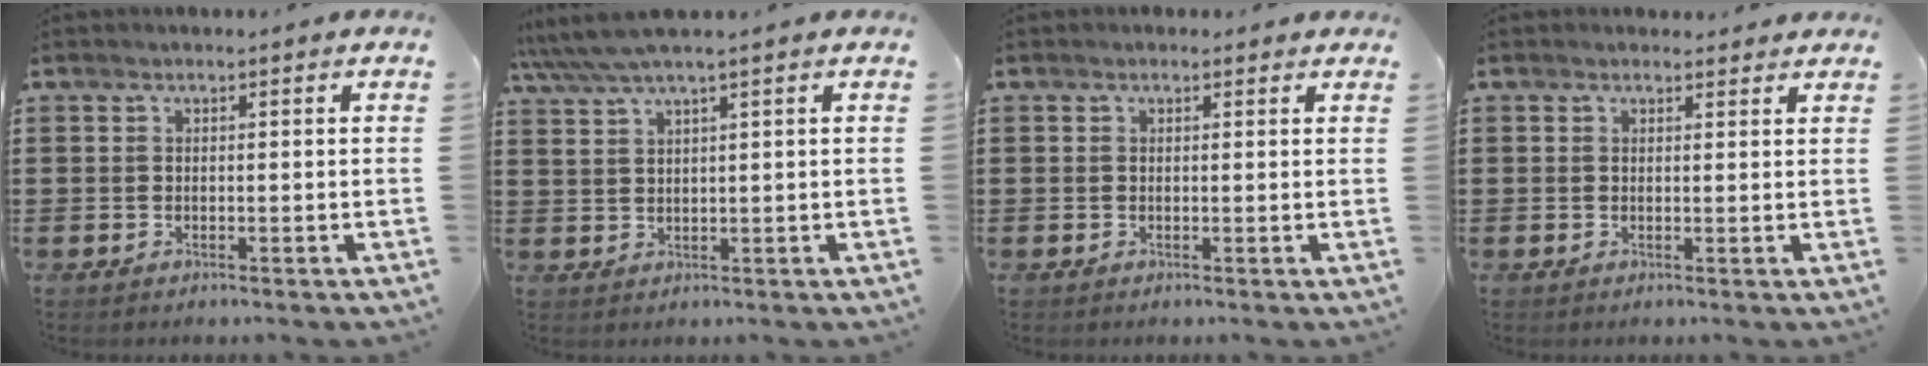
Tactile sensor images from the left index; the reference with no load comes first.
{"total": 3.5, "force": [2.5, 0.1, 2.4], "torque": [-0.055, 0.000, 0.043]}
{"total": 0.7, "force": [0.4, 0.5, 0.2], "torque": [-0.005, 0.004, 0.007]}
{"total": 1.3, "force": [1.2, 0.6, 0.1], "torque": [-0.003, 0.005, 0.023]}